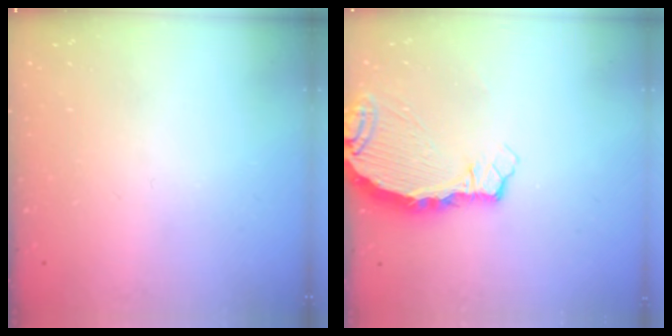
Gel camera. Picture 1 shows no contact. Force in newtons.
{"total": 4.8, "press": 4.8, "slide": 0.4}